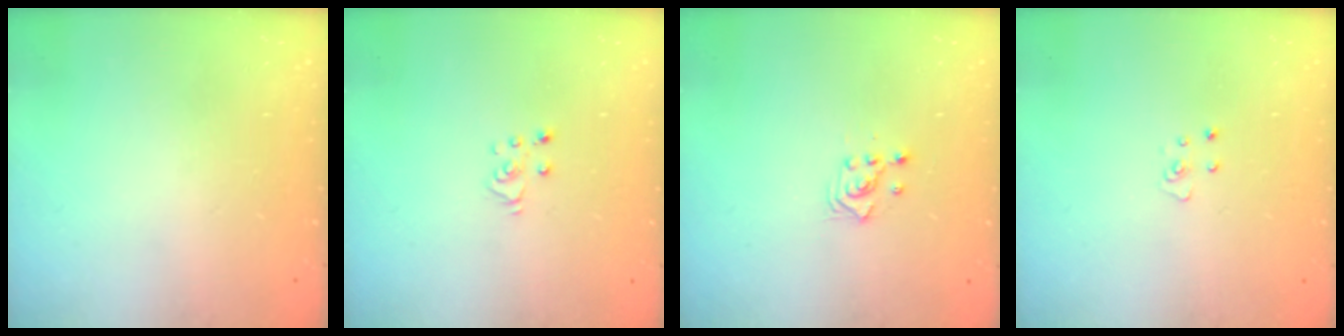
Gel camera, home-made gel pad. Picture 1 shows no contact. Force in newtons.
{"total": 3.6, "press": 3.6, "slide": 0.2}
{"total": 2.3, "press": 2.3, "slide": 0.3}
{"total": 3.9, "press": 3.9, "slide": 0.3}